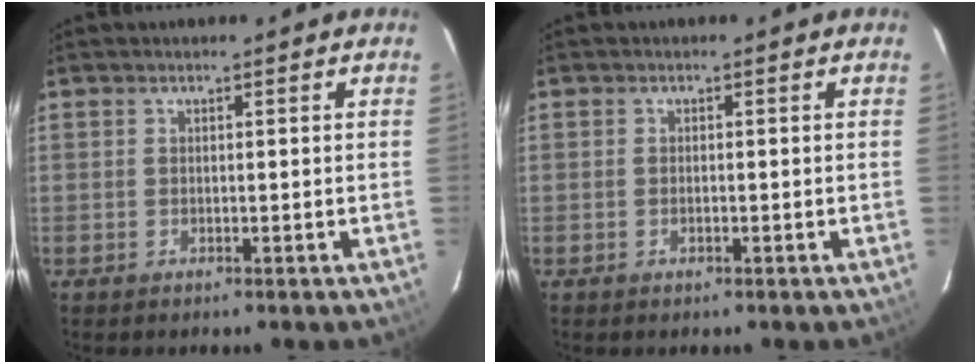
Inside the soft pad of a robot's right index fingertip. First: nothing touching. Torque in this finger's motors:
{"motor_torque": [0.48, 0.11, 0.11, 0.02]}